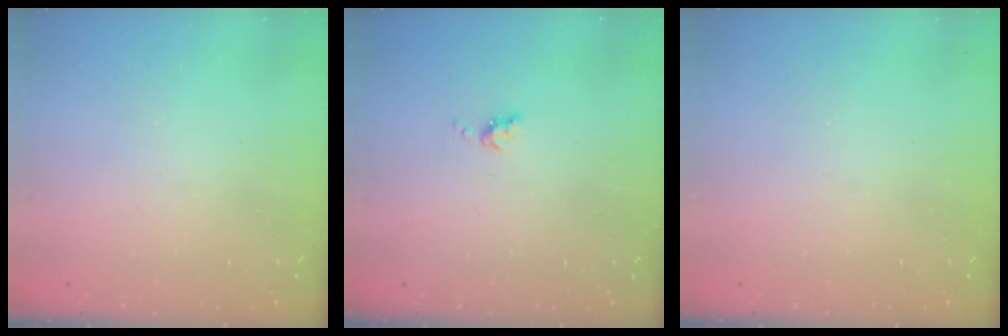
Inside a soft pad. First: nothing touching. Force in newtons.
{"total": 4.0, "press": 4.0, "slide": 0.6}
{"total": 0.0}